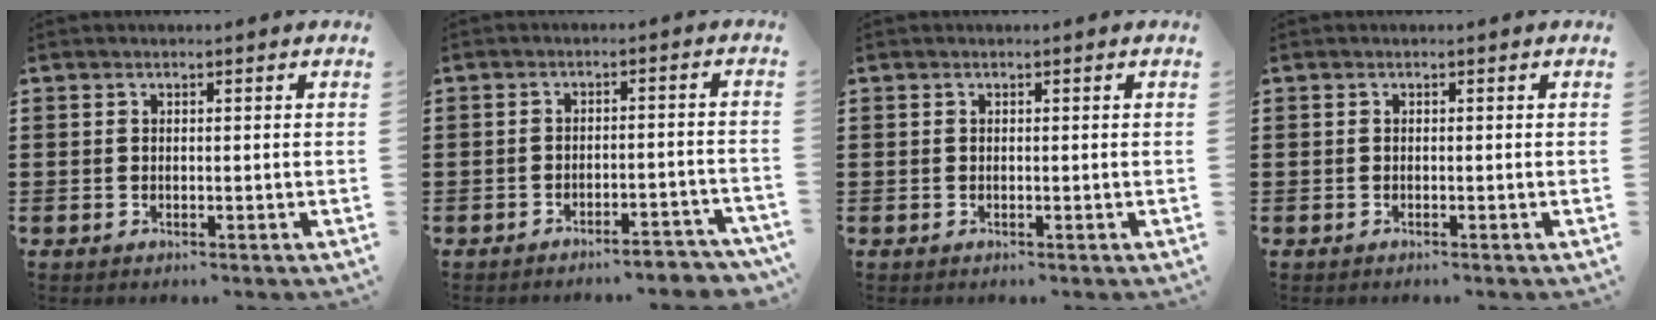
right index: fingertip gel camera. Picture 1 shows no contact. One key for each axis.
{"total": 3.5, "fx": -3.4, "fy": 0.0, "fz": 1.0, "tx": -0.018, "ty": -0.002, "tz": -0.069}
{"total": 0.0}
{"total": 0.0}